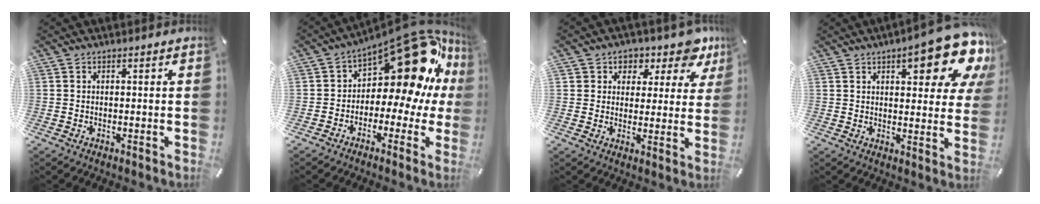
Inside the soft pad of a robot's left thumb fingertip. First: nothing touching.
{"total": 21.1, "force": [8.6, 10.9, 15.8], "torque": [-0.223, -0.072, 0.144]}
{"total": 7.7, "force": [4.5, 5.4, 3.2], "torque": [-0.037, -0.031, 0.075]}
{"total": 17.7, "force": [9.5, 6.5, 13.4], "torque": [-0.170, -0.056, 0.149]}